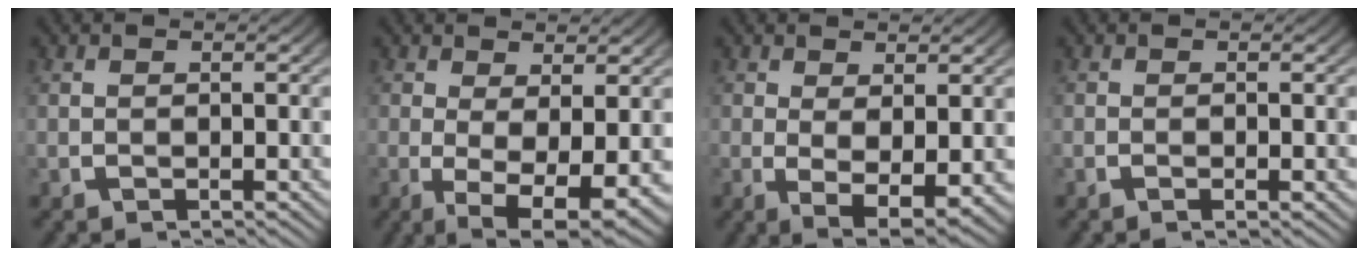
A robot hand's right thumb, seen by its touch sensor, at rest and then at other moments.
{"total": 7.2, "force": [-1.5, 3.5, 6.1], "torque": [-0.102, -0.034, -0.014]}
{"total": 5.4, "force": [-1.0, 3.1, 4.4], "torque": [-0.081, -0.030, -0.005]}
{"total": 0.5, "force": [-0.3, 0.2, 0.4], "torque": [-0.001, 0.008, -0.014]}